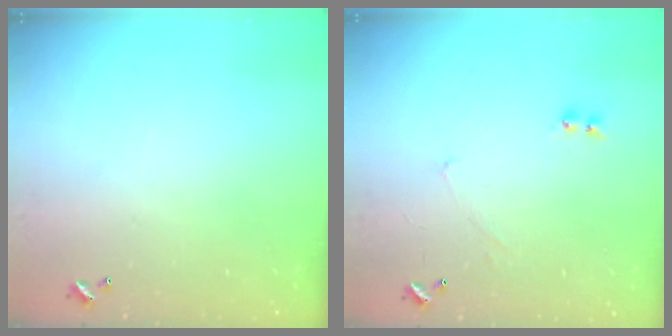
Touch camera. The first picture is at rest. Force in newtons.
{"total": 2.4, "press": 2.3, "slide": 0.5}